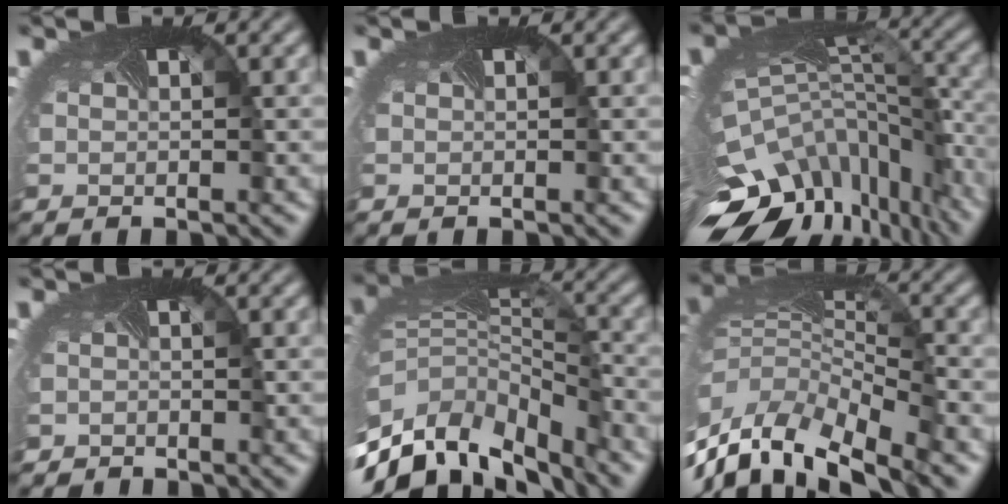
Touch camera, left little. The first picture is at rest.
{"total": 0.0}
{"total": 15.0, "force": [-8.8, 8.1, 9.1], "torque": [-0.202, -0.037, -0.100]}
{"total": 1.7, "force": [-1.5, 0.1, -0.7], "torque": [0.009, -0.017, -0.031]}
{"total": 14.1, "force": [-9.9, 6.5, 7.6], "torque": [-0.195, -0.035, -0.148]}
{"total": 10.7, "force": [-6.4, 5.3, 6.7], "torque": [-0.164, -0.019, -0.106]}